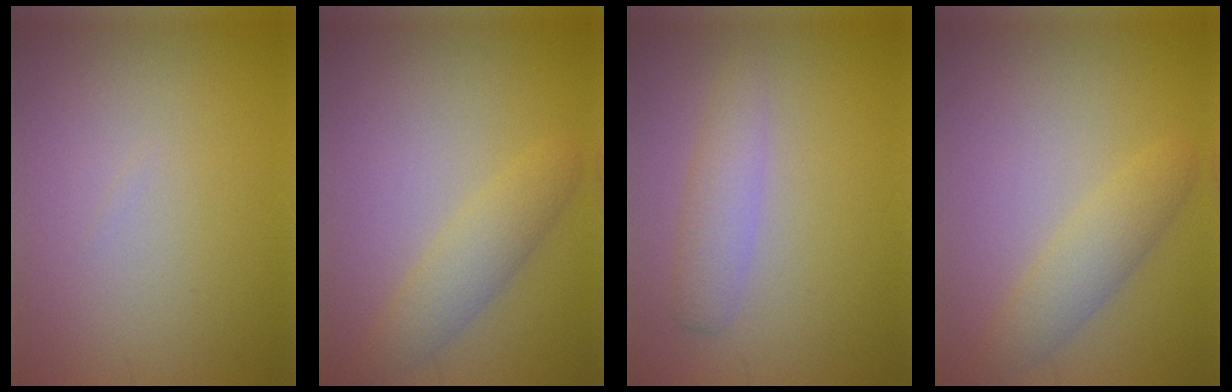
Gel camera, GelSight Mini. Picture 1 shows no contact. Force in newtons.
{"total": 2.8, "press": 2.8, "slide": 0.1}
{"total": 2.6, "press": 2.6, "slide": 0.0}
{"total": 2.8, "press": 2.8, "slide": 0.1}